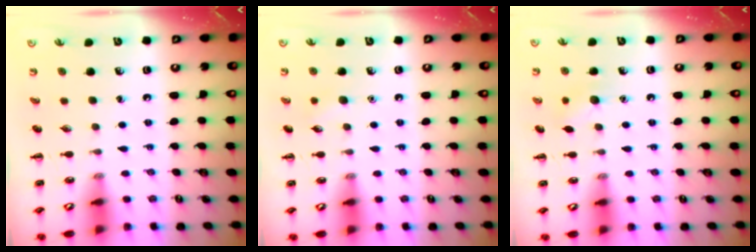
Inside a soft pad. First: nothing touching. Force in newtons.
{"total": 4.7, "press": 4.6, "slide": 1.3}
{"total": 7.4, "press": 7.1, "slide": 1.8}